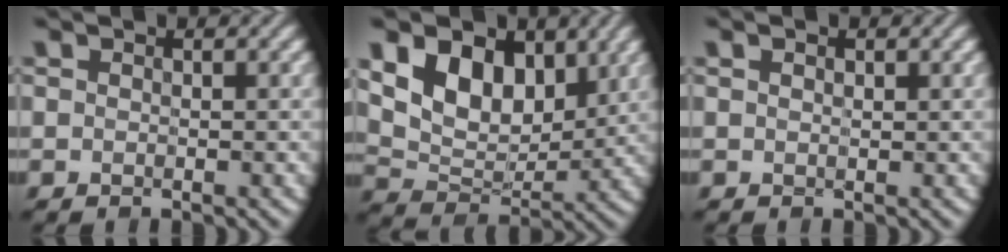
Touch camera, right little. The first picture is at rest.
{"total": 8.3, "force": [3.2, 5.3, 5.5], "torque": [-0.096, -0.006, 0.042]}
{"total": 0.7, "force": [0.3, 0.3, 0.5], "torque": [-0.006, 0.001, 0.003]}